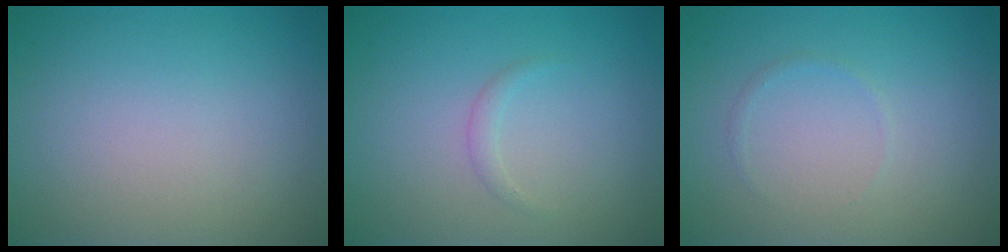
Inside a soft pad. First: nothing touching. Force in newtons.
{"total": 0.8, "press": 0.8, "slide": 0.0}
{"total": 0.5, "press": 0.5, "slide": 0.0}